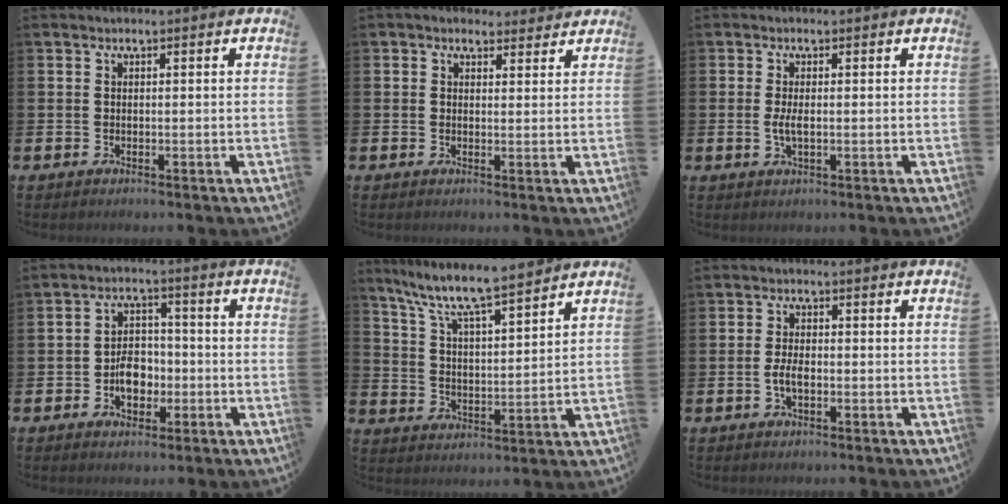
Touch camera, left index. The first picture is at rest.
{"total": 2.8, "force": [2.4, 1.3, 0.1], "torque": [0.008, -0.011, 0.040]}
{"total": 2.0, "force": [-0.1, 0.7, 1.9], "torque": [-0.033, 0.000, -0.004]}
{"total": 4.8, "force": [-1.4, 3.5, 3.1], "torque": [-0.044, 0.004, -0.032]}
{"total": 8.3, "force": [7.6, 0.4, 3.3], "torque": [-0.097, -0.052, 0.132]}
{"total": 2.6, "force": [-0.7, 1.2, 2.2], "torque": [-0.040, 0.001, -0.013]}